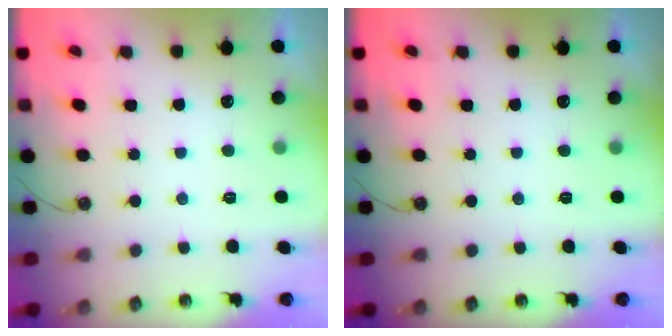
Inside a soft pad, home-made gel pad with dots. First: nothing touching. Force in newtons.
{"total": 0.0}